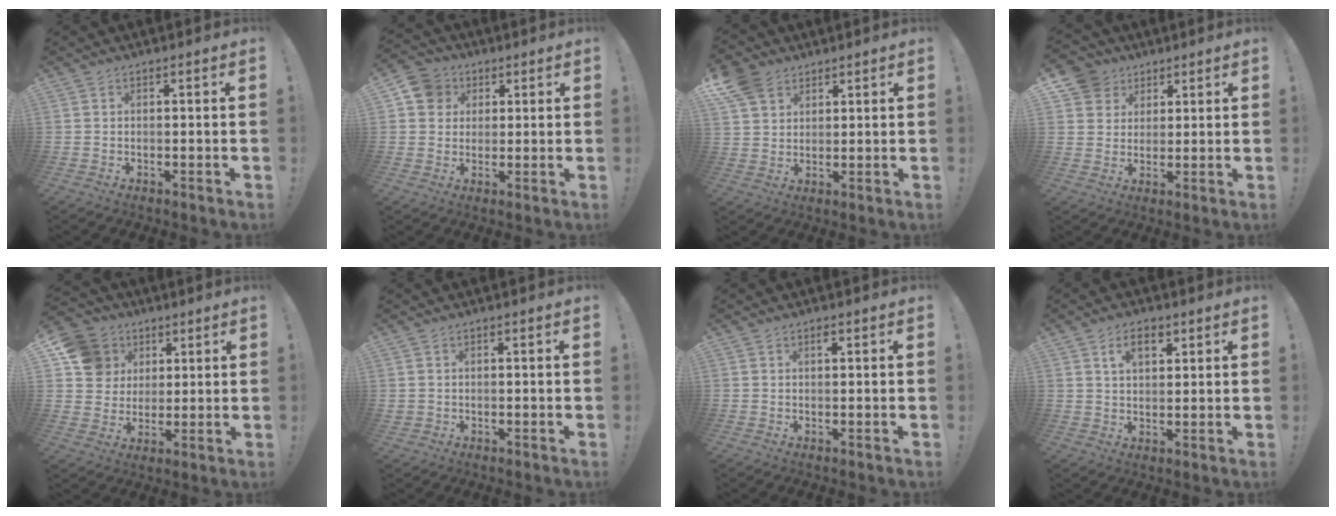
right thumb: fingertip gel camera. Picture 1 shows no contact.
{"total": 8.4, "force": [2.7, 7.5, 2.6], "torque": [-0.041, -0.002, 0.056]}
{"total": 7.9, "force": [5.0, 5.4, 2.9], "torque": [-0.054, -0.023, 0.100]}
{"total": 7.7, "force": [3.9, 6.6, 1.3], "torque": [-0.022, -0.023, 0.079]}
{"total": 12.8, "force": [4.8, 11.1, 4.2], "torque": [-0.053, -0.016, 0.101]}
{"total": 1.1, "force": [-0.1, 1.0, 0.5], "torque": [-0.010, 0.004, -0.001]}
{"total": 0.9, "force": [0.5, 0.4, 0.7], "torque": [-0.003, -0.002, 0.006]}
{"total": 6.9, "force": [3.5, 3.9, 4.4], "torque": [-0.066, -0.001, 0.060]}